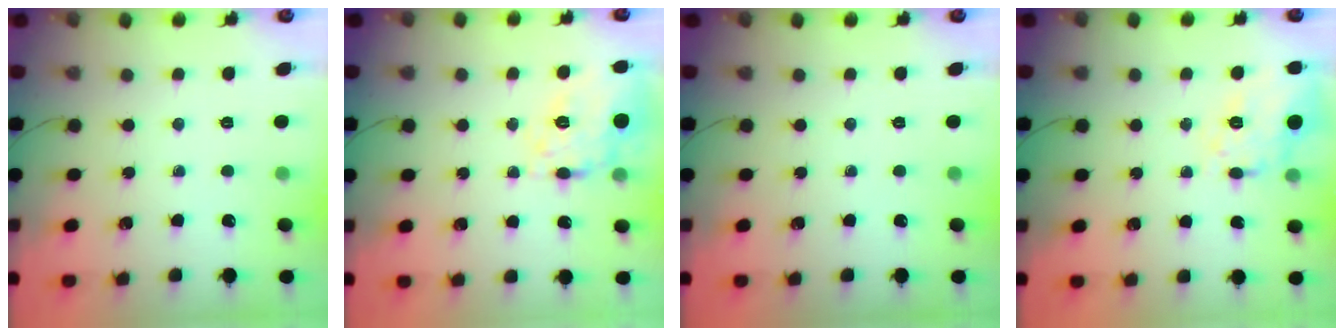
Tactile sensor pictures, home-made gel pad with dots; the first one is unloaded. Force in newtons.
{"total": 18.7, "press": 18.6, "slide": 1.5}
{"total": 0.0}
{"total": 17.6, "press": 17.6, "slide": 0.4}